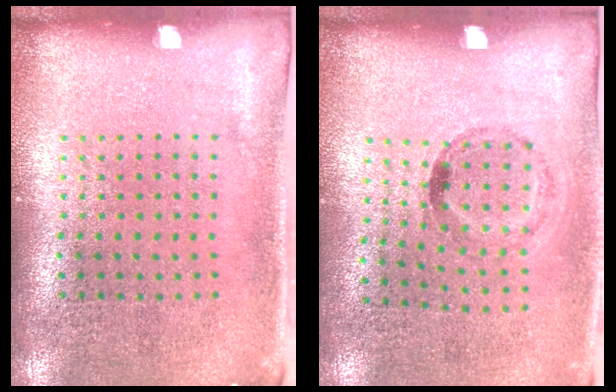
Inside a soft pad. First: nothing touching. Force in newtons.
{"total": 1.1, "press": 0.6, "slide": 0.9}